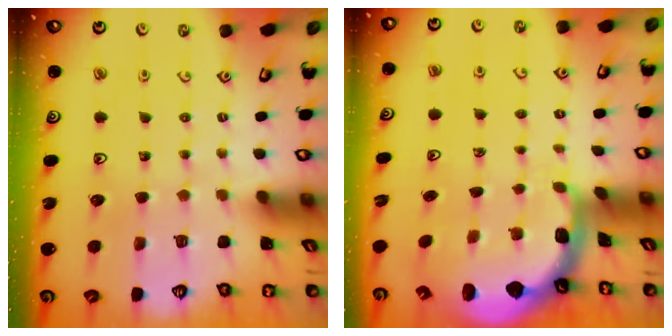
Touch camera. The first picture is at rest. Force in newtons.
{"total": 2.4, "press": 2.1, "slide": 1.2}